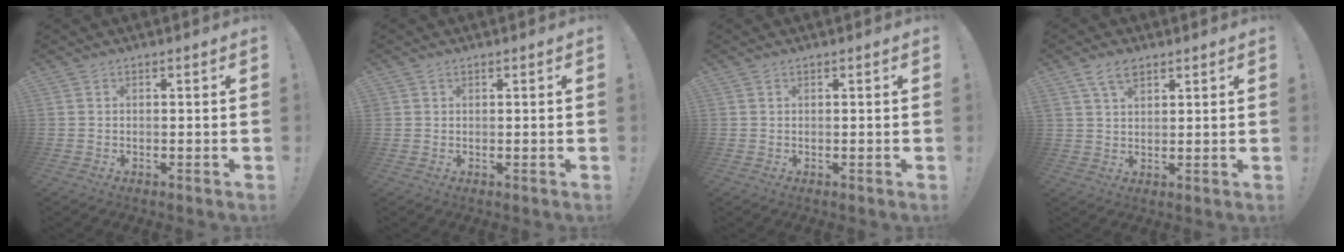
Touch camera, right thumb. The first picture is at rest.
{"total": 0.6, "force": [0.4, 0.4, 0.0], "torque": [0.008, -0.003, 0.007]}
{"total": 0.0}
{"total": 5.4, "force": [3.5, 2.8, 3.1], "torque": [-0.053, -0.010, 0.065]}